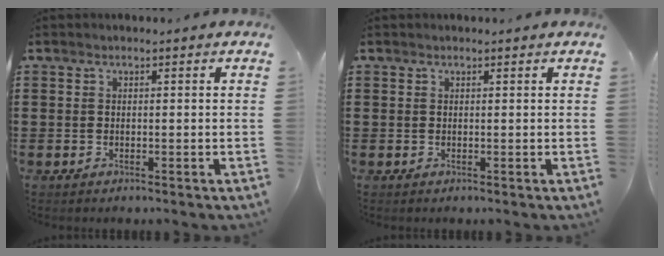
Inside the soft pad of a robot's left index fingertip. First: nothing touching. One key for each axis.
{"total": 0.0}